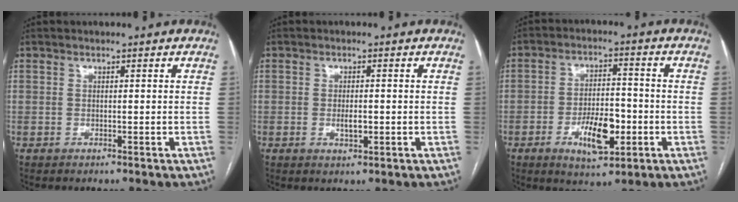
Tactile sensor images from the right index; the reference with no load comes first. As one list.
[{"total": 2.2, "force": [-0.4, 0.7, 2.1], "torque": [-0.041, -0.002, -0.004]}, {"total": 8.6, "force": [-3.1, 3.3, 7.3], "torque": [-0.131, 0.001, -0.047]}]